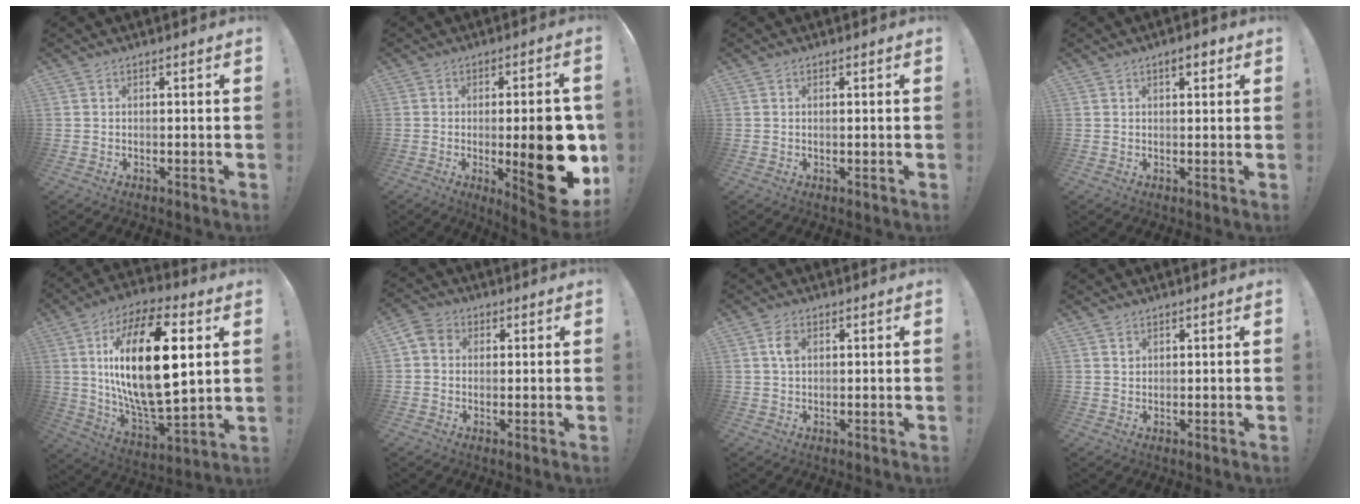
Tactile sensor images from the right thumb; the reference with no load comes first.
{"total": 21.8, "force": [-3.5, 6.8, 20.4], "torque": [-0.260, 0.001, -0.034]}
{"total": 0.6, "force": [0.2, 0.0, 0.6], "torque": [0.001, -0.005, 0.000]}
{"total": 3.3, "force": [1.9, 1.4, 2.3], "torque": [-0.020, -0.005, 0.027]}
{"total": 26.9, "force": [5.1, 11.4, 23.8], "torque": [-0.452, -0.013, 0.080]}
{"total": 4.4, "force": [0.4, 3.8, 2.3], "torque": [-0.045, 0.005, 0.010]}
{"total": 3.2, "force": [0.8, 1.8, 2.6], "torque": [-0.038, 0.000, 0.011]}
{"total": 1.0, "force": [0.6, 0.8, 0.1], "torque": [0.009, -0.005, 0.010]}